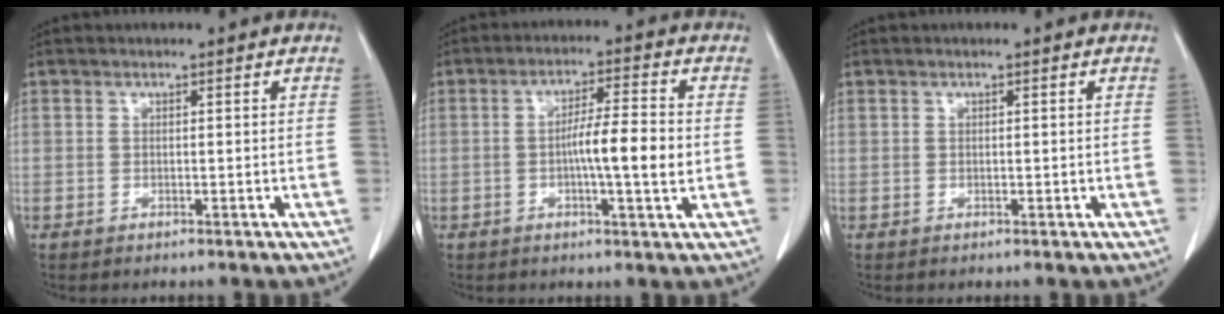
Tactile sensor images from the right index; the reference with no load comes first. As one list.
[{"total": 7.8, "force": [-0.8, 0.3, 7.8], "torque": [-0.129, 0.002, -0.017]}, {"total": 0.0}]